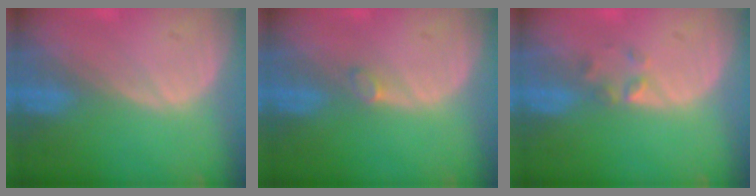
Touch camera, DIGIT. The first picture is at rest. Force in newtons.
{"total": 0.9, "press": 0.9, "slide": 0.3}
{"total": 1.6, "press": 1.4, "slide": 0.9}